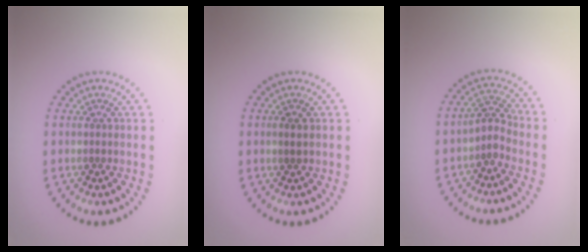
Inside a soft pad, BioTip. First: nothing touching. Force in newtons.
{"total": 0.9, "press": 0.9, "slide": 0.2}
{"total": 1.8, "press": 1.3, "slide": 1.2}